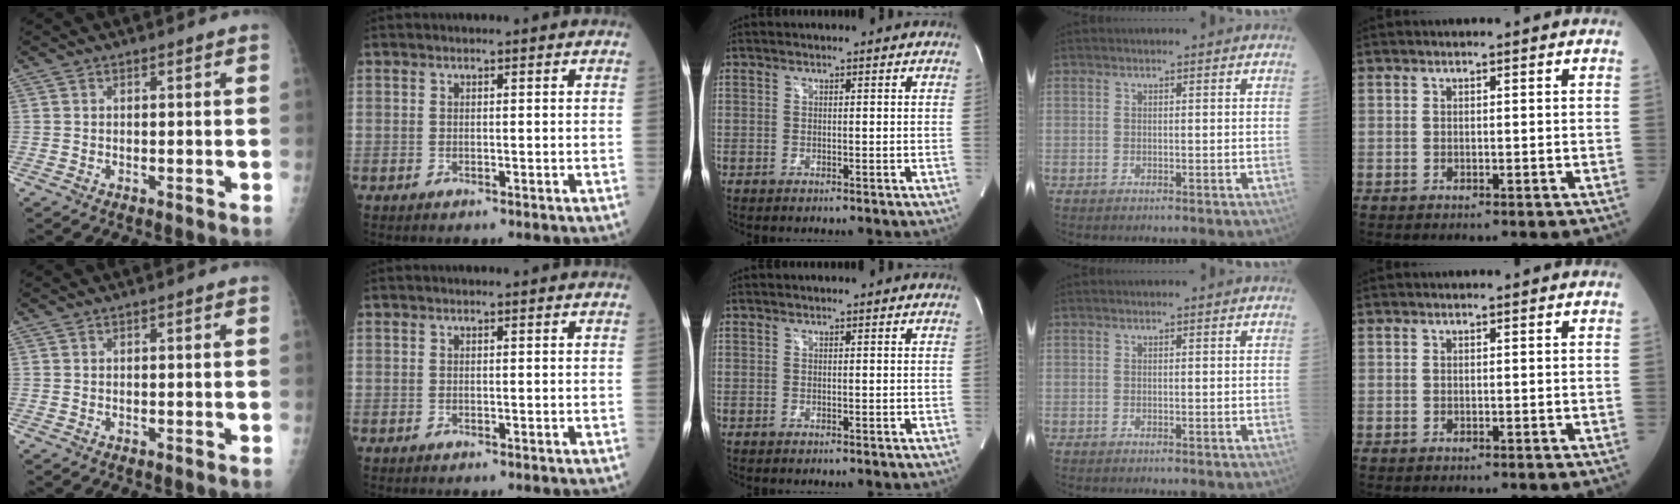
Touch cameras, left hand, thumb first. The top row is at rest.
{}